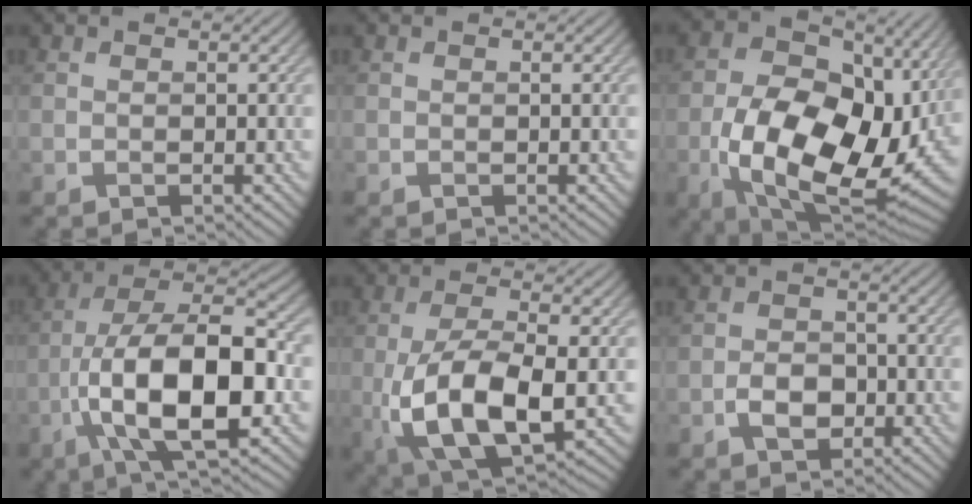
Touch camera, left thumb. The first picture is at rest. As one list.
[{"total": 0.0}, {"total": 17.6, "force": [-2.7, 11.6, 13.0], "torque": [-0.246, -0.037, -0.034]}, {"total": 15.1, "force": [-3.9, 6.4, 13.1], "torque": [-0.231, 0.002, -0.082]}, {"total": 12.9, "force": [-2.2, 5.8, 11.3], "torque": [-0.242, -0.017, -0.035]}, {"total": 3.3, "force": [-1.3, 2.3, 2.0], "torque": [-0.036, 0.004, -0.027]}]